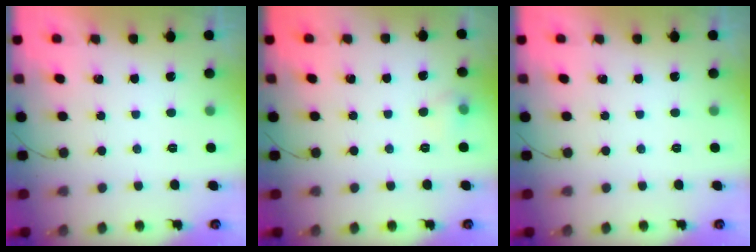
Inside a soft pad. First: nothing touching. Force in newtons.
{"total": 5.2, "press": 4.9, "slide": 1.5}
{"total": 0.0}